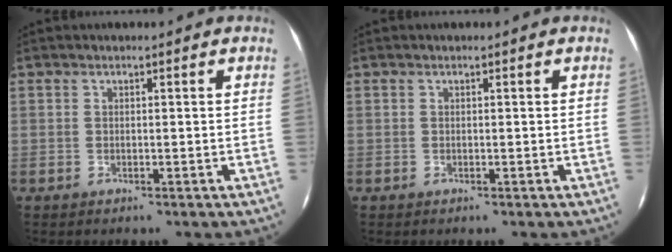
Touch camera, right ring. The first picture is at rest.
{"total": 0.0}